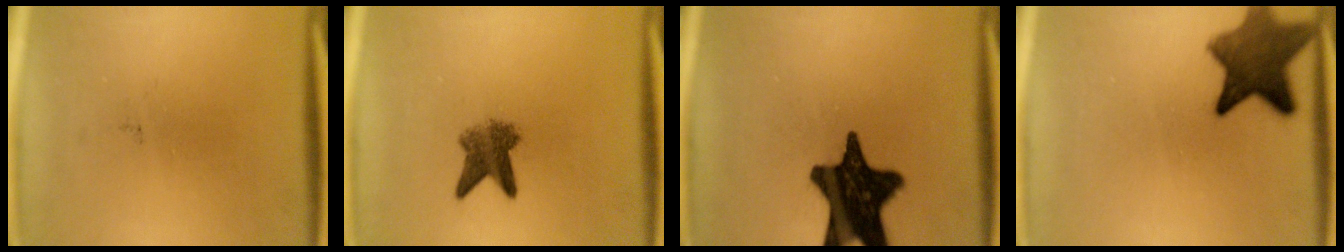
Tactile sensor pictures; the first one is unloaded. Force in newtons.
{"total": 4.7}
{"total": 17.0}
{"total": 9.4}